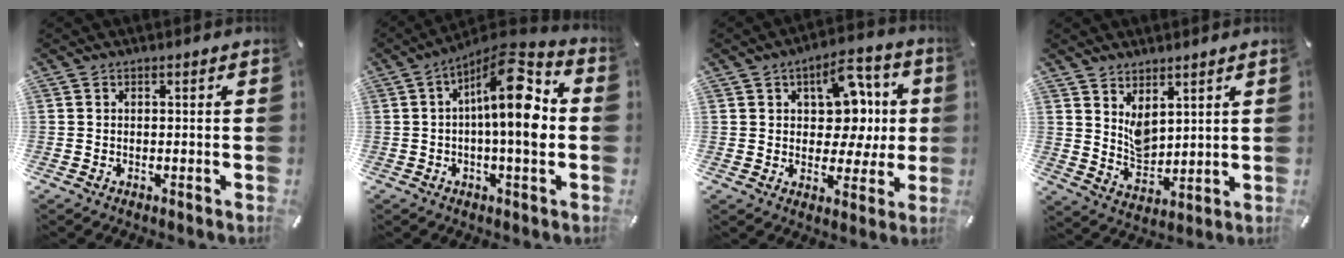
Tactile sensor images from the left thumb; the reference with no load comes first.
{"total": 15.5, "force": [1.4, 5.2, 14.5], "torque": [-0.229, -0.013, 0.014]}
{"total": 12.8, "force": [3.3, 9.3, 8.3], "torque": [-0.101, -0.014, 0.059]}
{"total": 6.1, "force": [4.0, 4.1, 2.2], "torque": [-0.040, -0.026, 0.076]}